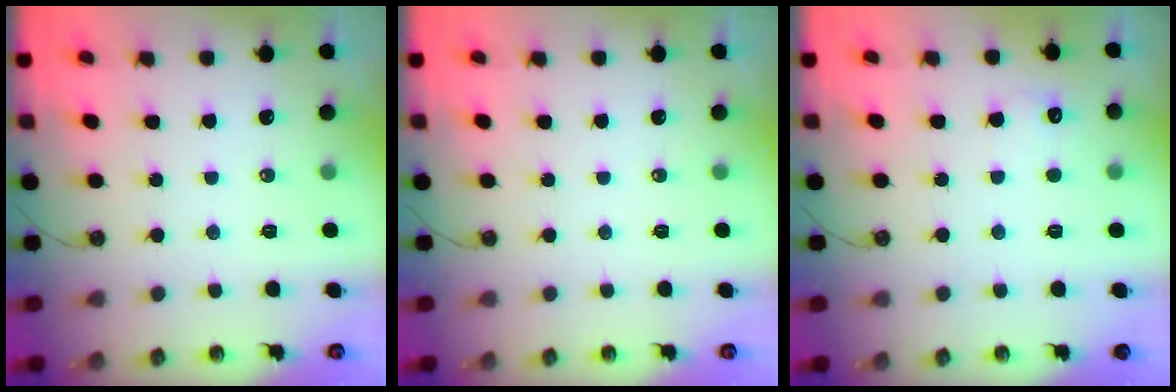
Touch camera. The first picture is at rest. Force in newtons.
{"total": 0.0}
{"total": 3.9, "press": 3.7, "slide": 1.0}